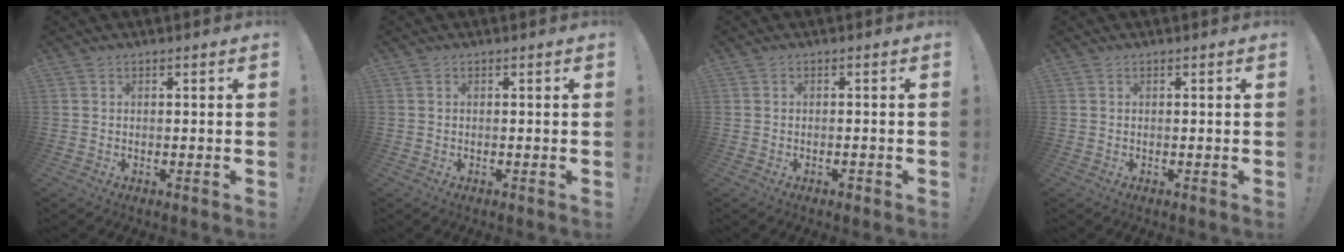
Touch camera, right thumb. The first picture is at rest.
{"total": 0.0}
{"total": 1.0, "force": [-0.8, 0.3, 0.5], "torque": [-0.006, 0.003, -0.014]}
{"total": 0.0}